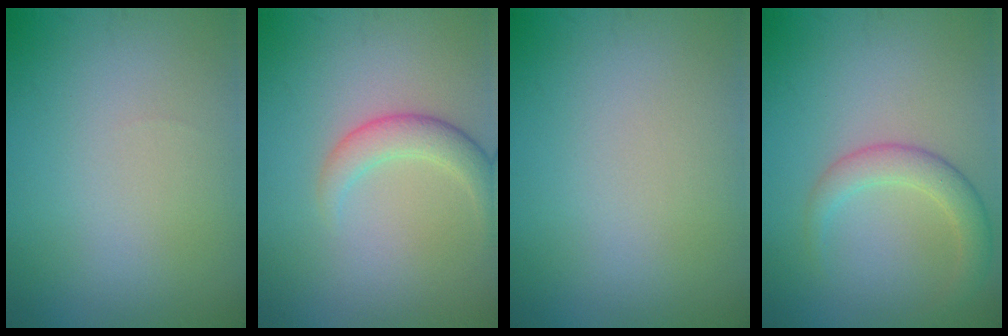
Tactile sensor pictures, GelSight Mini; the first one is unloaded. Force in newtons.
{"total": 2.7, "press": 2.7, "slide": 0.2}
{"total": 0.0}
{"total": 2.9, "press": 2.9, "slide": 0.2}